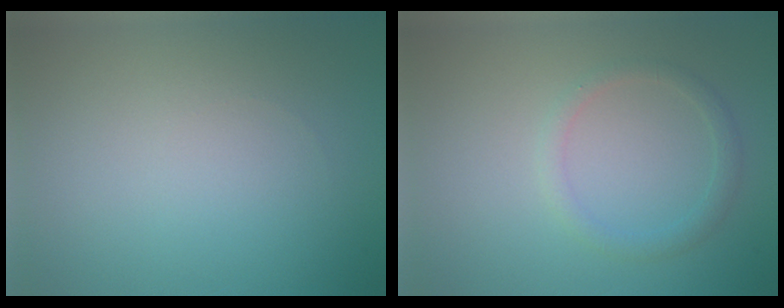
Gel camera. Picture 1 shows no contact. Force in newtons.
{"total": 1.4, "press": 1.4, "slide": 0.1}